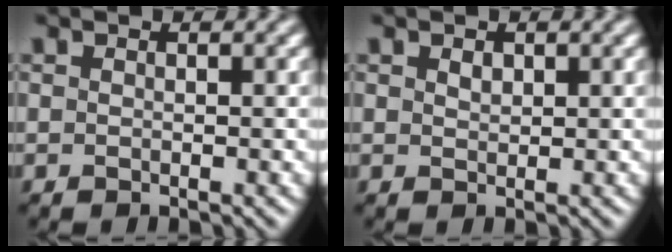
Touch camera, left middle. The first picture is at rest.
{"total": 0.9, "force": [0.5, 0.5, 0.4], "torque": [-0.008, -0.001, 0.011]}